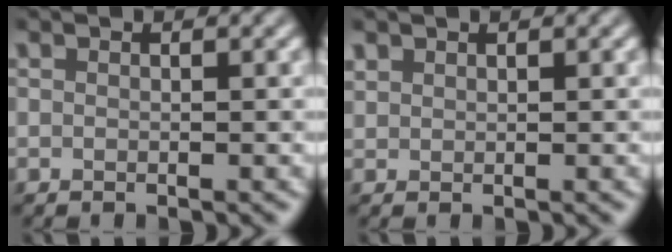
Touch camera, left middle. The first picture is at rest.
{"total": 0.8, "force": [0.7, 0.4, 0.0], "torque": [-0.001, 0.000, 0.018]}